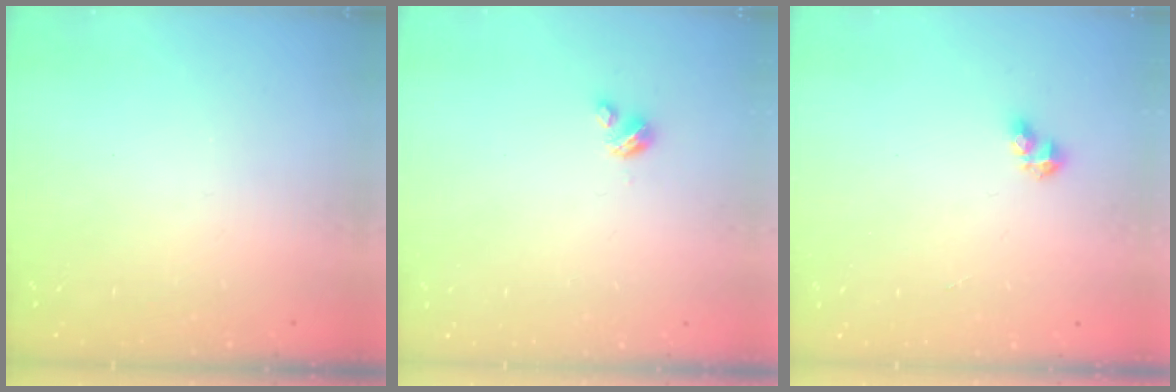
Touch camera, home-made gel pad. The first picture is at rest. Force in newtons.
{"total": 2.7, "press": 2.7, "slide": 0.3}
{"total": 2.9, "press": 2.9, "slide": 0.3}